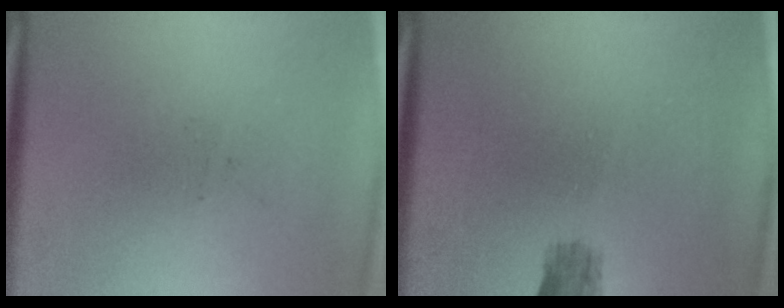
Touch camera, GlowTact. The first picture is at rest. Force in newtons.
{"total": 2.3}